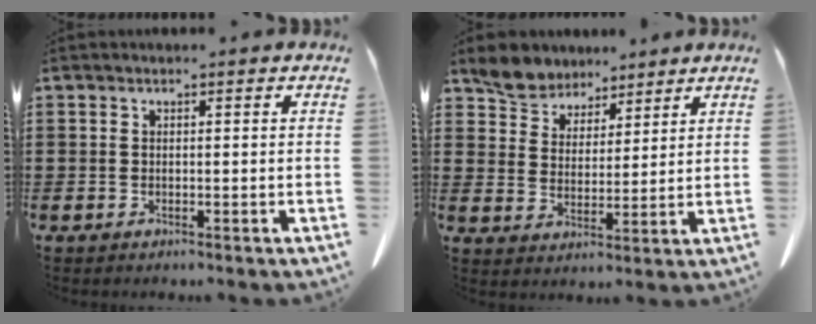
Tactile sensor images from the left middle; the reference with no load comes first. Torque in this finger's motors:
{"motor_torque": [1.61, 0.53, 0.05, 0.03]}